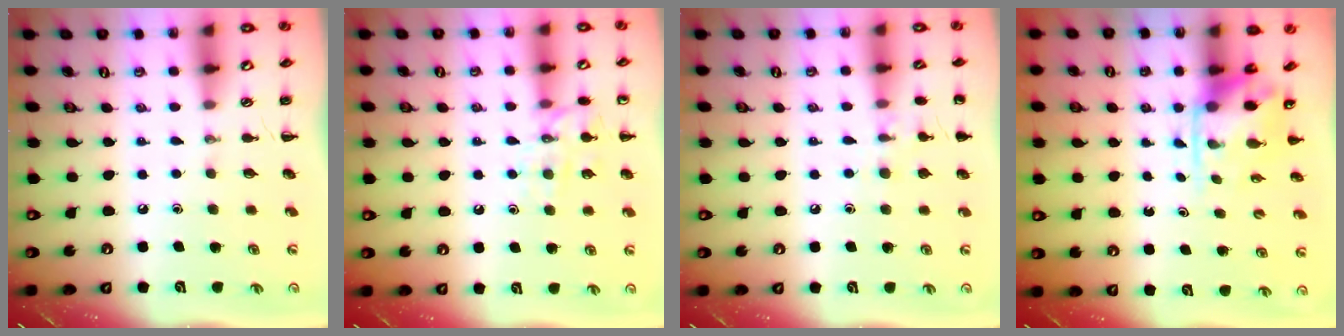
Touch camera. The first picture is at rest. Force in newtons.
{"total": 11.2, "press": 11.2, "slide": 0.8}
{"total": 7.0, "press": 6.7, "slide": 1.9}
{"total": 3.7, "press": 3.7, "slide": 0.6}